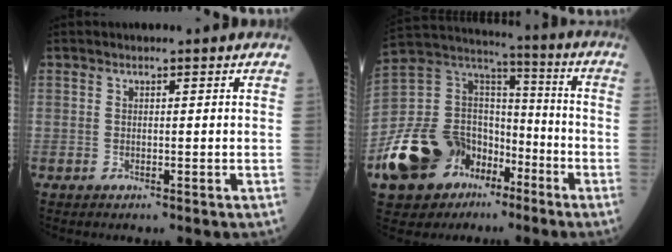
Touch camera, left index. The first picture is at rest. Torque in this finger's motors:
{"motor_torque": [1.50, 0.48, 0.67, 0.18]}